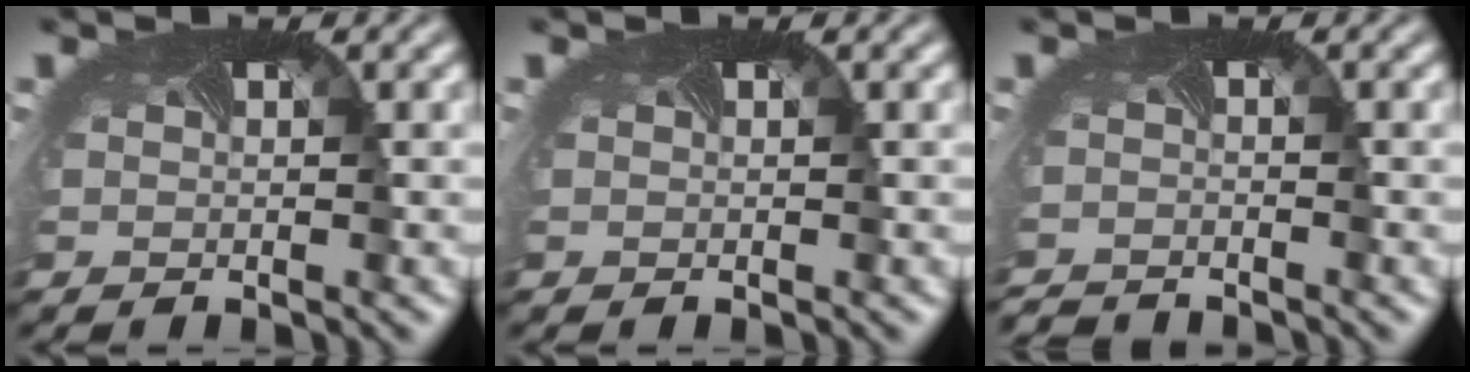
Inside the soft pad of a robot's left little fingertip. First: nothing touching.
{"total": 0.0}
{"total": 2.6, "force": [-2.6, -0.2, -0.3], "torque": [-0.004, -0.021, -0.047]}